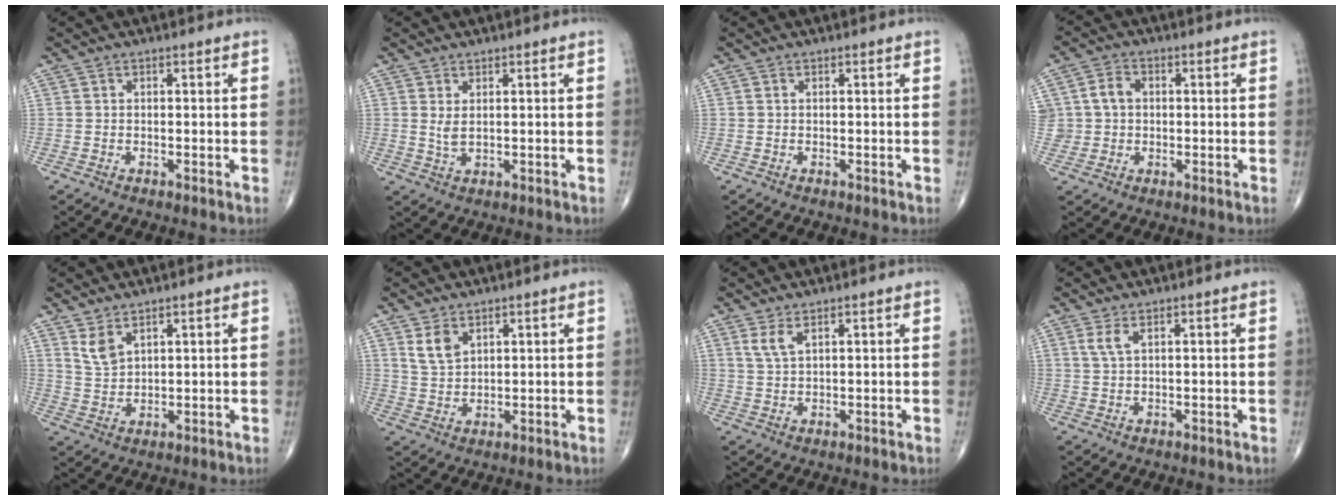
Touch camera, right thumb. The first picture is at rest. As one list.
[{"total": 2.3, "force": [0.8, 1.0, 1.9], "torque": [-0.038, -0.009, 0.020]}, {"total": 0.0}, {"total": 5.2, "force": [0.7, 4.4, 2.6], "torque": [-0.035, 0.010, 0.013]}, {"total": 4.0, "force": [2.7, 1.7, 2.3], "torque": [-0.044, -0.019, 0.062]}, {"total": 4.5, "force": [2.5, 2.6, 2.6], "torque": [-0.042, -0.014, 0.057]}, {"total": 2.9, "force": [1.6, 0.9, 2.2], "torque": [-0.049, -0.004, 0.040]}, {"total": 2.4, "force": [1.3, 0.7, 2.0], "torque": [-0.049, 0.000, 0.033]}]